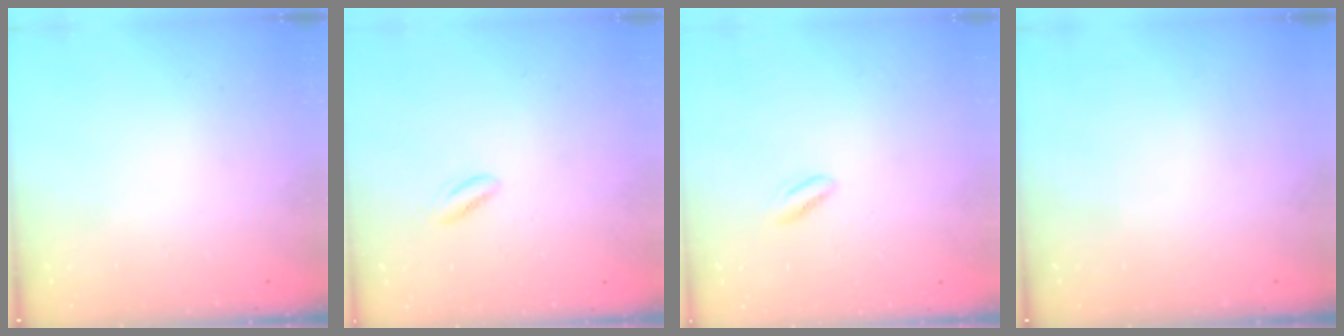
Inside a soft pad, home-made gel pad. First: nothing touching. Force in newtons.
{"total": 2.7, "press": 2.6, "slide": 0.8}
{"total": 2.9, "press": 2.7, "slide": 1.1}
{"total": 0.0}